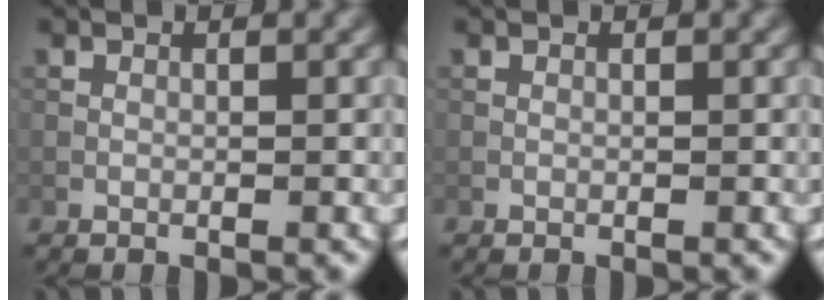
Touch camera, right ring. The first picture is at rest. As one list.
[{"total": 0.0}]